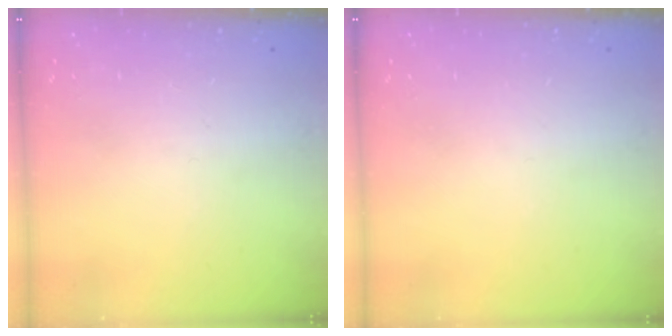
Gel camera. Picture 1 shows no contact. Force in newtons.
{"total": 0.0}